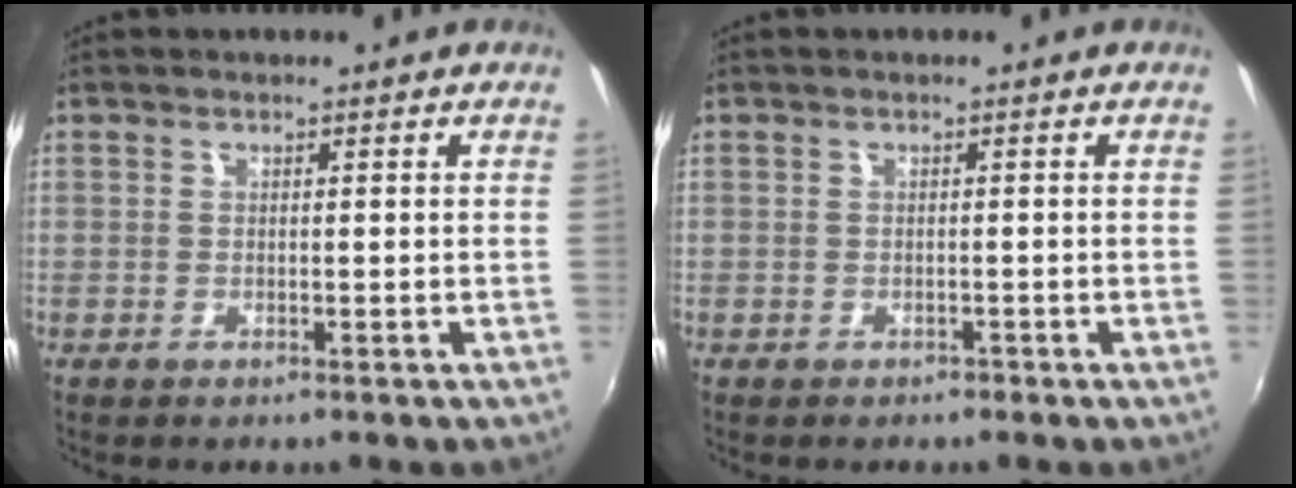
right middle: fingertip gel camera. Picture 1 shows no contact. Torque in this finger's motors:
{"motor_torque": [0.29, -0.09, -0.02, -0.01]}